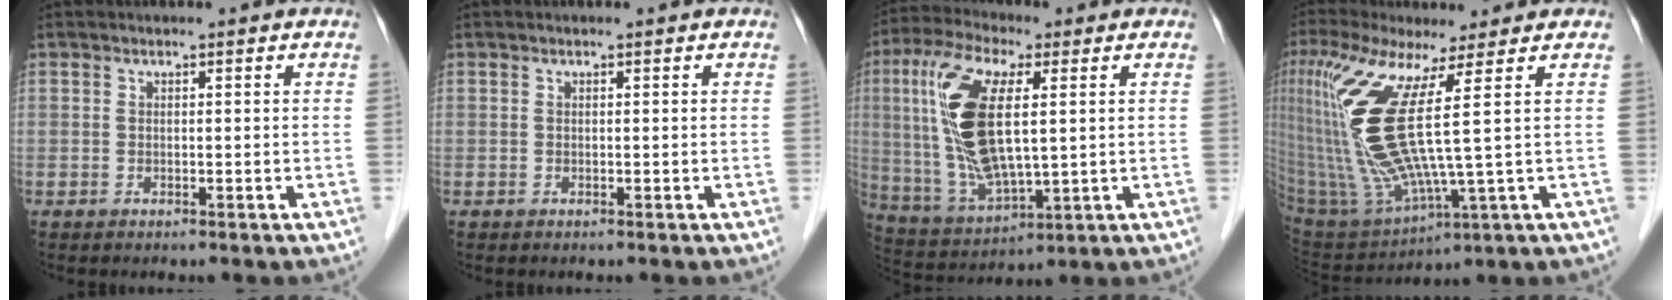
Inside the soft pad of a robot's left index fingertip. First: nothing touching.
{"total": 0.0}
{"total": 15.5, "force": [2.6, 4.7, 14.5], "torque": [-0.313, 0.003, 0.054]}
{"total": 14.5, "force": [3.7, 0.4, 14.1], "torque": [-0.328, -0.008, 0.081]}